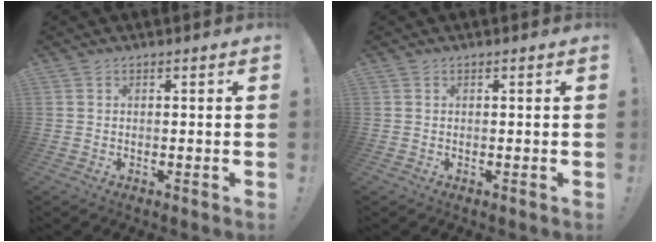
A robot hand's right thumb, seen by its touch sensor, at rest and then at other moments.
{"total": 0.0}